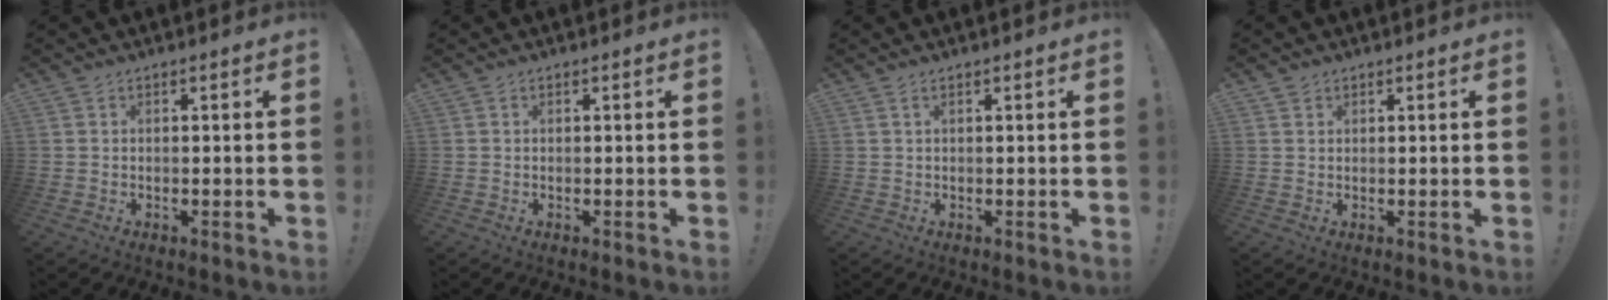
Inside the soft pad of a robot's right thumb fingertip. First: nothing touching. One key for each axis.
{"total": 0.0}
{"total": 1.0, "fx": 0.3, "fy": 0.0, "fz": 0.9, "tx": -0.025, "ty": 0.003, "tz": 0.006}
{"total": 1.1, "fx": 0.8, "fy": 0.7, "fz": 0.1, "tx": 0.003, "ty": -0.002, "tz": 0.015}